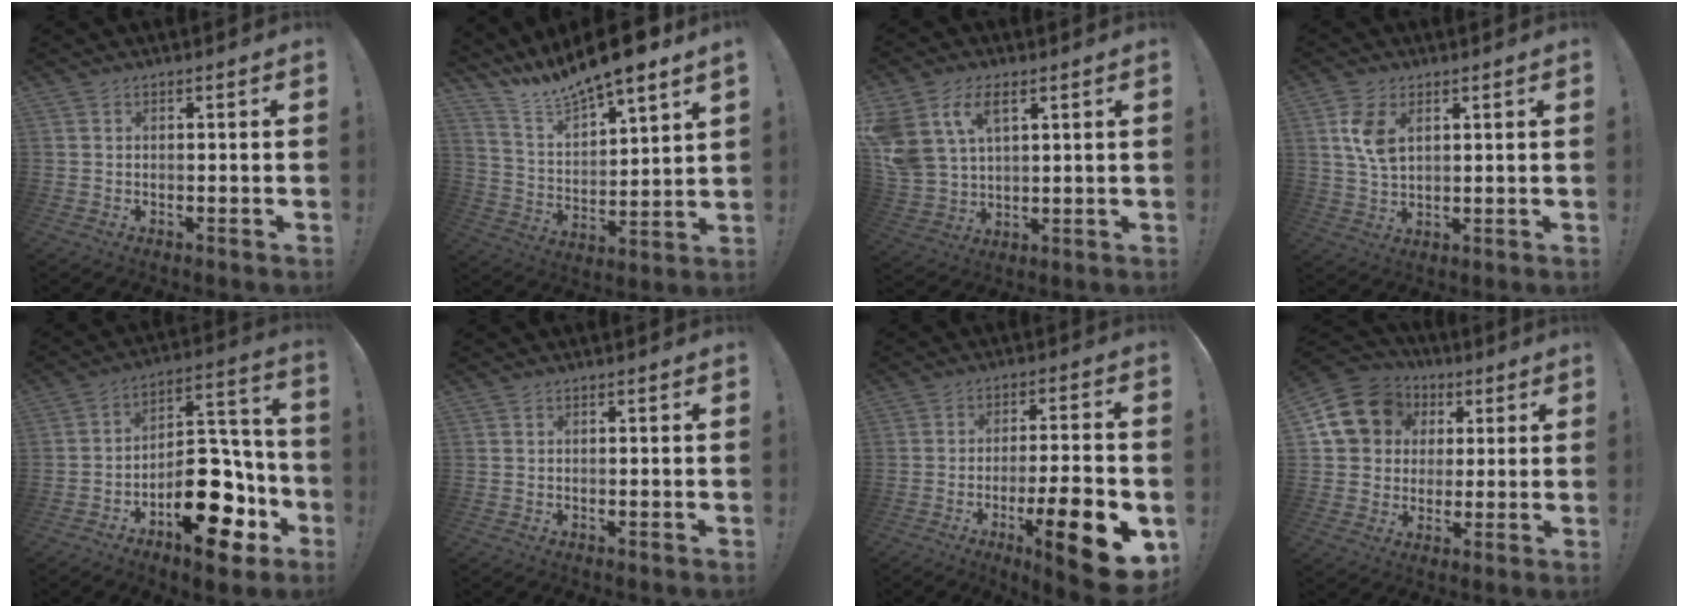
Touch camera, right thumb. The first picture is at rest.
{"total": 11.5, "force": [10.9, 1.0, 3.6], "torque": [-0.087, -0.100, 0.189]}
{"total": 11.4, "force": [5.7, 7.1, 6.8], "torque": [-0.149, -0.014, 0.116]}
{"total": 7.7, "force": [3.0, 4.6, 5.3], "torque": [-0.095, -0.009, 0.056]}
{"total": 20.6, "force": [-9.0, 11.9, 14.2], "torque": [-0.170, 0.071, -0.124]}
{"total": 0.0}
{"total": 16.0, "force": [-6.7, 2.8, 14.3], "torque": [-0.196, 0.024, -0.096]}
{"total": 14.8, "force": [4.7, 12.7, 6.0], "torque": [-0.102, -0.007, 0.103]}